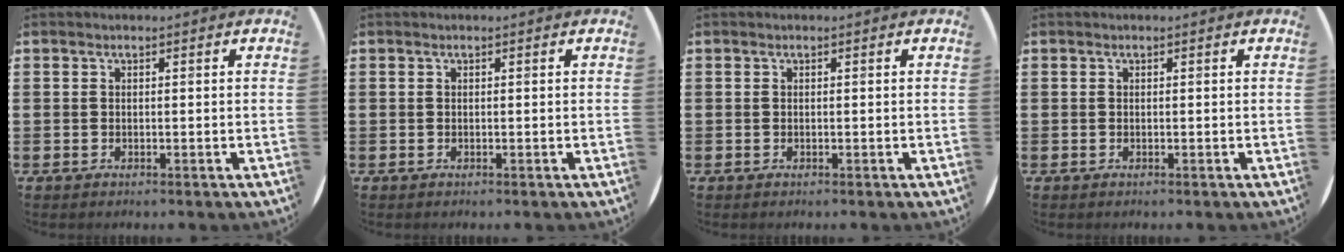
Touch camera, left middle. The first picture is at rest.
{"total": 0.0}
{"total": 0.0}
{"total": 0.0}